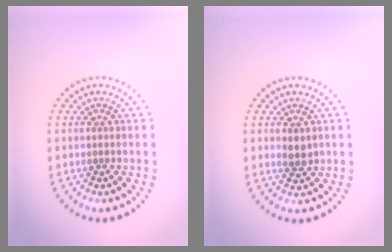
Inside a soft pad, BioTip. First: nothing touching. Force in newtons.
{"total": 1.3, "press": 1.3, "slide": 0.3}